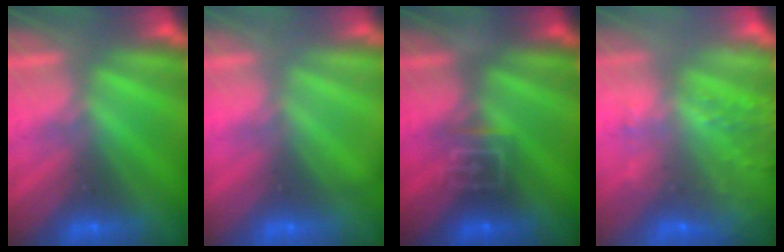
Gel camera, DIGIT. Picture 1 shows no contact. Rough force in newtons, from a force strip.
{"total": 2.1}
{"total": 2.9}
{"total": 10.8}